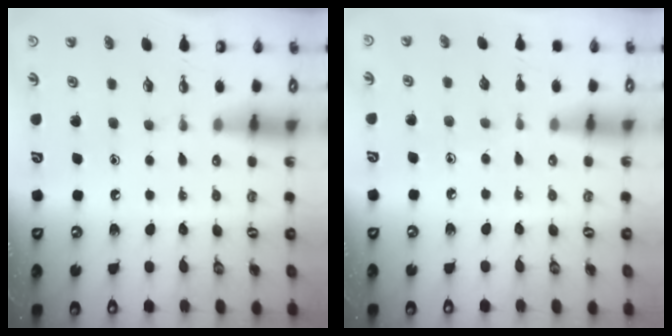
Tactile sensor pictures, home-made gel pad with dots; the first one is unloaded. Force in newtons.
{"total": 2.9, "press": 2.8, "slide": 0.2}